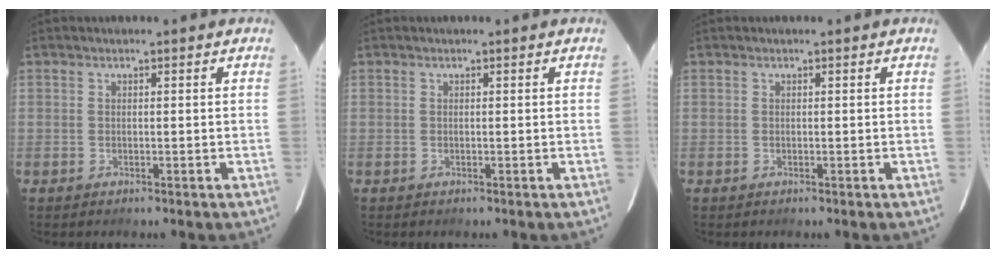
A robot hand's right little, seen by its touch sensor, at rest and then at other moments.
{"total": 0.0}
{"total": 0.0}